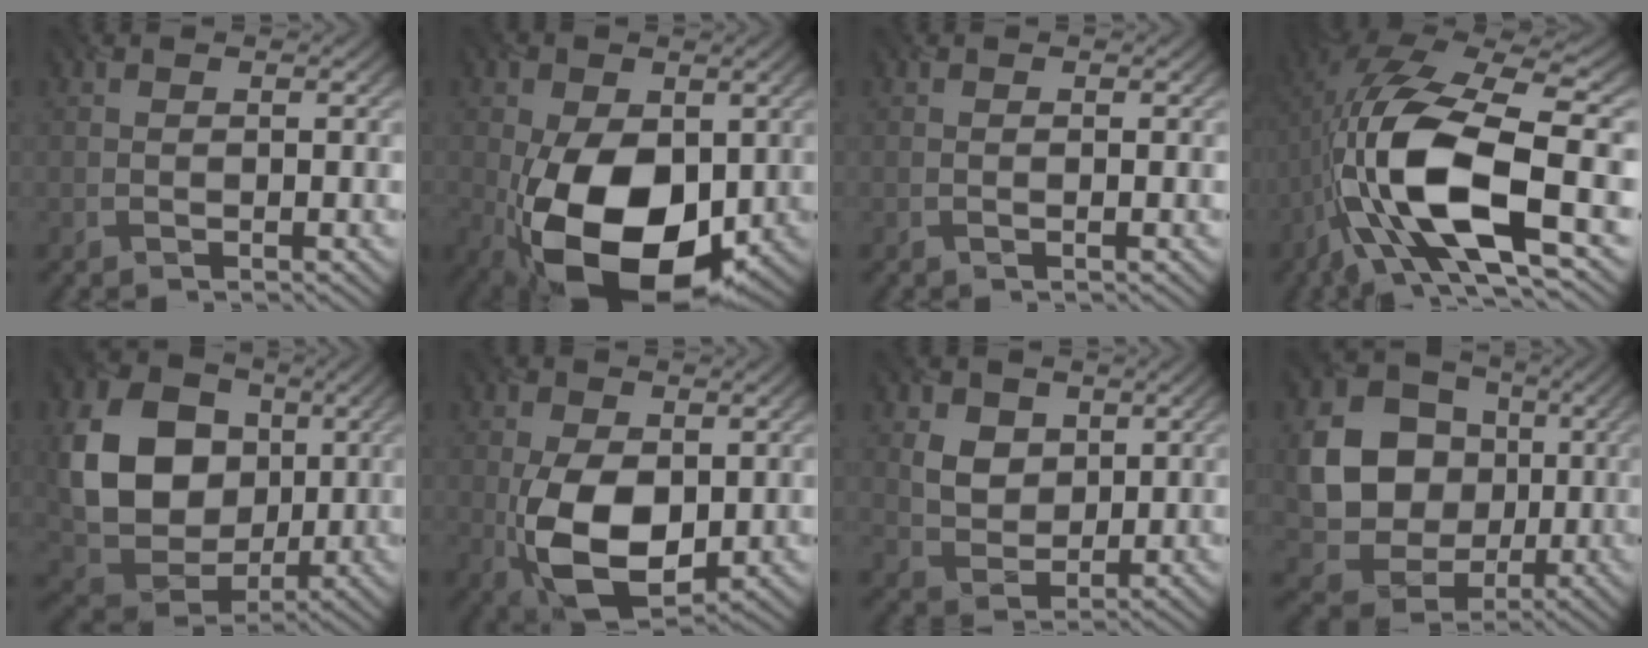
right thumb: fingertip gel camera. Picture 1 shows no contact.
{"total": 14.4, "force": [-3.0, 8.9, 10.9], "torque": [-0.198, -0.034, -0.047]}
{"total": 0.0}
{"total": 15.1, "force": [-3.1, 5.8, 13.6], "torque": [-0.275, 0.008, -0.056]}
{"total": 14.2, "force": [2.3, 11.3, 8.3], "torque": [-0.189, 0.003, 0.040]}
{"total": 10.1, "force": [-1.3, 6.1, 7.9], "torque": [-0.166, -0.014, -0.018]}
{"total": 4.3, "force": [1.8, 3.5, 1.6], "torque": [-0.049, -0.005, 0.035]}
{"total": 12.1, "force": [0.8, 10.5, 6.0], "torque": [-0.138, 0.000, 0.007]}